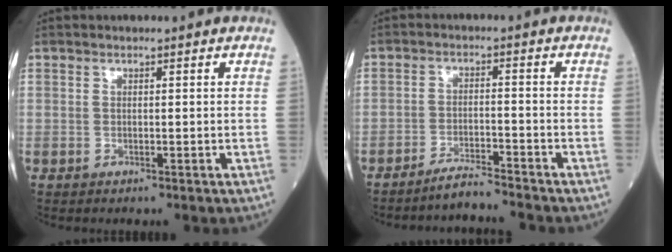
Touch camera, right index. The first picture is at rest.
{"total": 4.1, "force": [-4.0, -0.6, 0.7], "torque": [-0.015, -0.016, -0.071]}